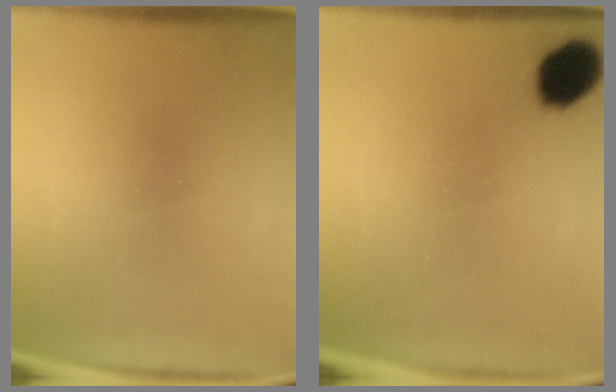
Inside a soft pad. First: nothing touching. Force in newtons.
{"total": 8.3}